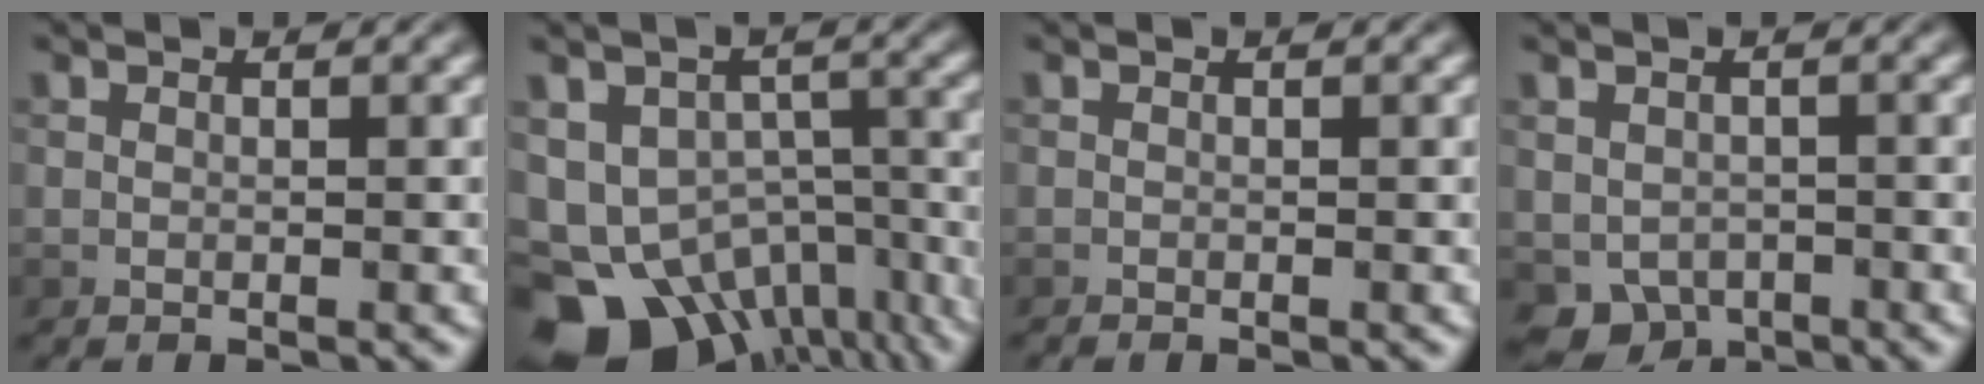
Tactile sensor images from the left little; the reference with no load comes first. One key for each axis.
{"total": 16.7, "fx": -10.0, "fy": 11.2, "fz": 7.5, "tx": -0.139, "ty": -0.054, "tz": -0.111}
{"total": 0.0}
{"total": 3.7, "fx": -1.6, "fy": 2.9, "fz": 1.6, "tx": -0.028, "ty": -0.015, "tz": -0.019}